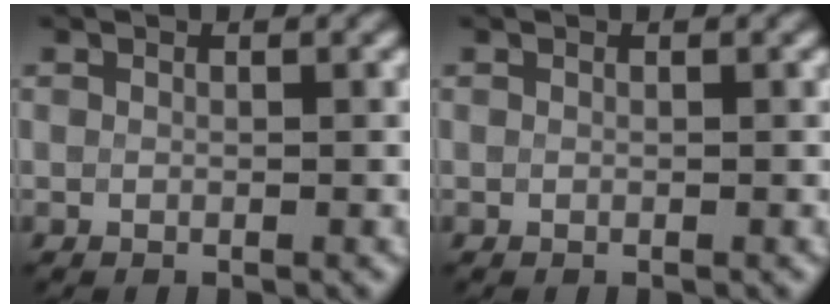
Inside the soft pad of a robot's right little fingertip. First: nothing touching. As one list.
[{"total": 0.0}]